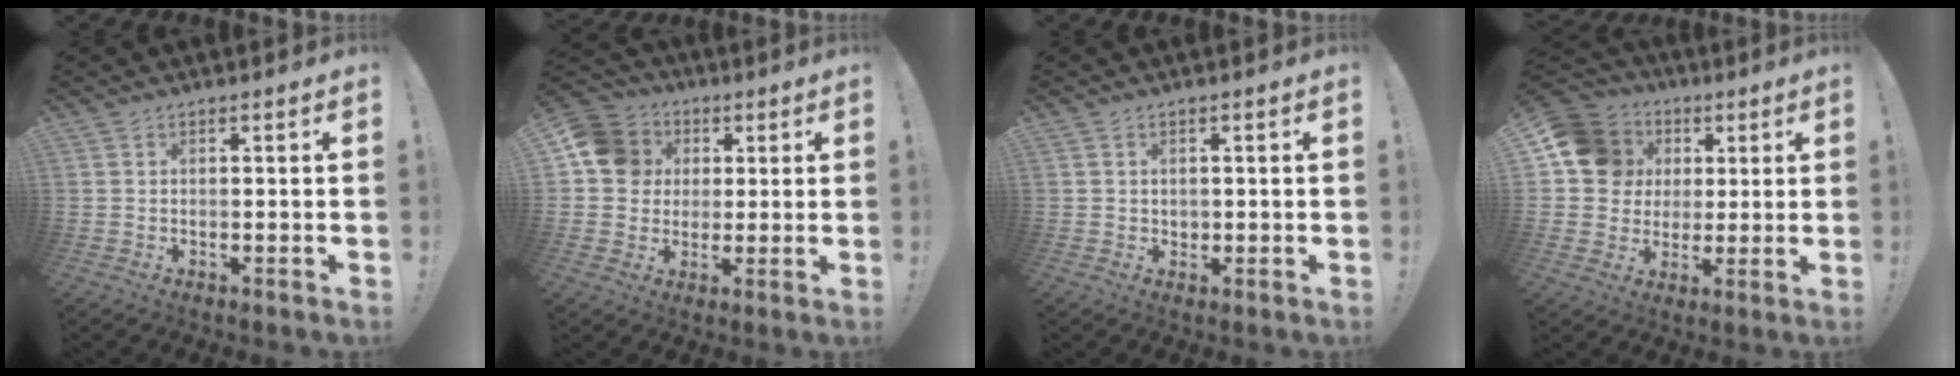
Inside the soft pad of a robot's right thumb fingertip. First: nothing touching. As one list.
[{"total": 12.8, "force": [3.0, 11.4, 5.0], "torque": [-0.065, -0.002, 0.062]}, {"total": 1.4, "force": [0.5, 1.3, 0.3], "torque": [-0.001, 0.001, 0.007]}, {"total": 14.1, "force": [4.4, 12.3, 5.3], "torque": [-0.087, -0.011, 0.100]}]